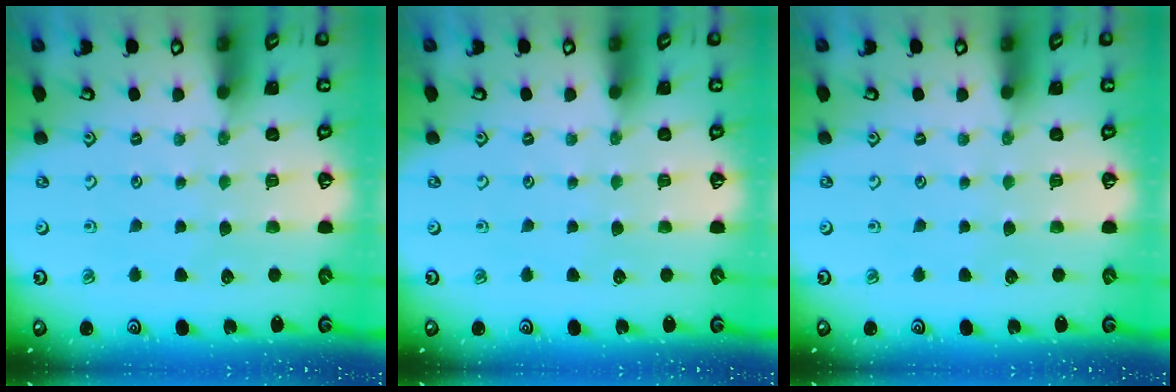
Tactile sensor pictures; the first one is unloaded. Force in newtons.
{"total": 0.0}
{"total": 0.0}